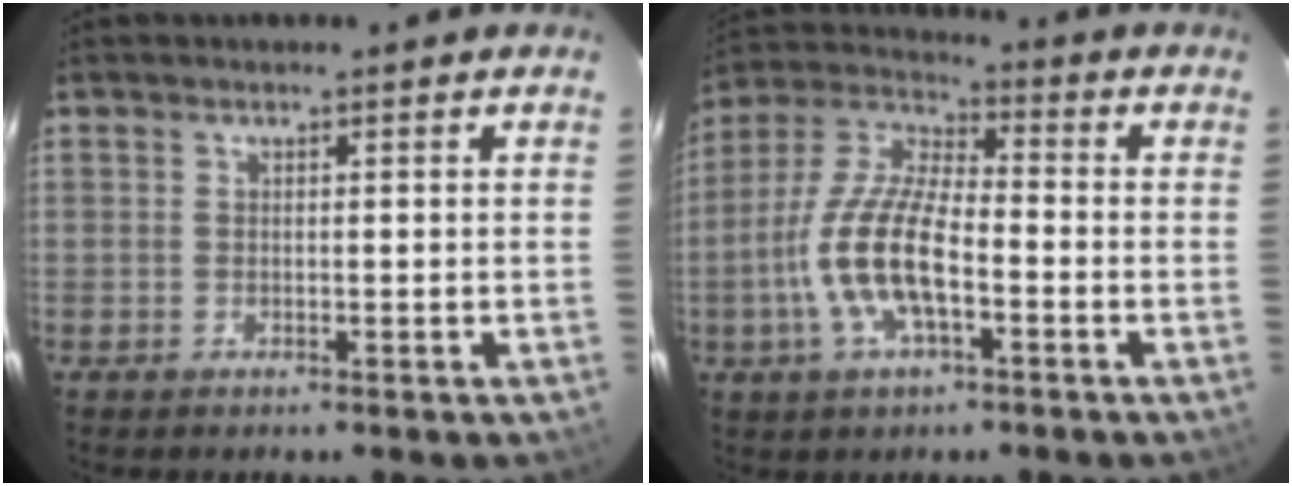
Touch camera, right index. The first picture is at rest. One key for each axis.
{"total": 14.3, "fx": -4.3, "fy": 5.2, "fz": 12.6, "tx": -0.266, "ty": -0.001, "tz": -0.085}